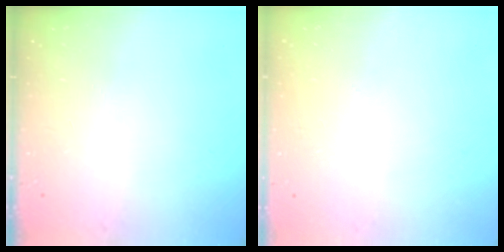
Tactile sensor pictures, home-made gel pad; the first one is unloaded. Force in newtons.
{"total": 0.0}